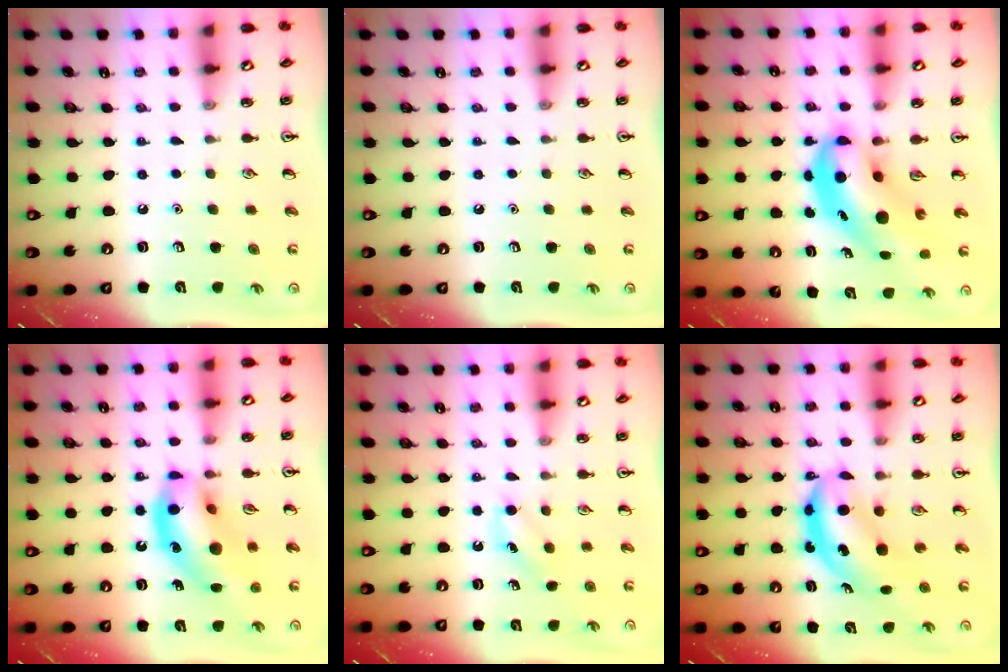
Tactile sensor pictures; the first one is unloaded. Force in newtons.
{"total": 0.0}
{"total": 8.3, "press": 8.0, "slide": 2.2}
{"total": 16.0, "press": 15.4, "slide": 4.2}
{"total": 3.9, "press": 3.7, "slide": 1.3}
{"total": 6.2, "press": 6.0, "slide": 1.4}